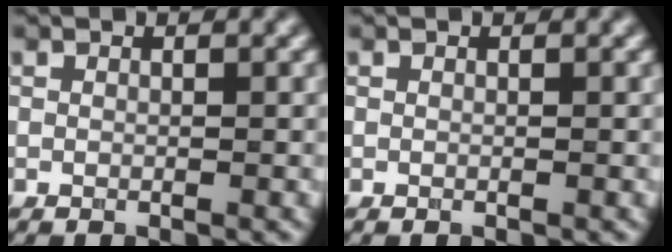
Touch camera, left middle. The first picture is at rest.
{"total": 0.0}